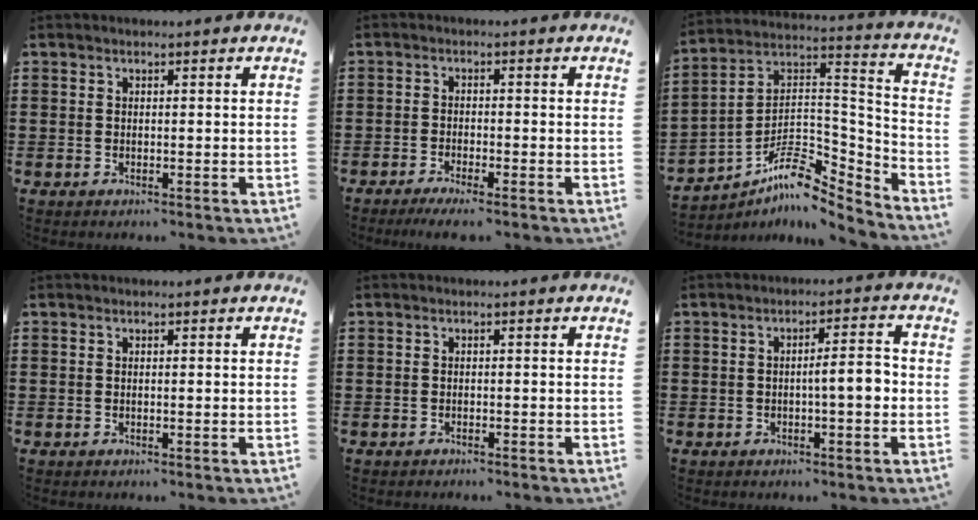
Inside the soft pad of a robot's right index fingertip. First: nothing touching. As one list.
[{"total": 2.1, "force": [-1.9, 0.0, 0.8], "torque": [-0.013, 0.002, -0.037]}, {"total": 8.8, "force": [-6.1, 3.7, 5.1], "torque": [-0.111, -0.009, -0.121]}, {"total": 0.0}, {"total": 0.6, "force": [-0.6, 0.1, 0.0], "torque": [-0.001, -0.001, -0.013]}, {"total": 4.2, "force": [-0.8, 0.6, 4.1], "torque": [-0.072, 0.004, -0.017]}]